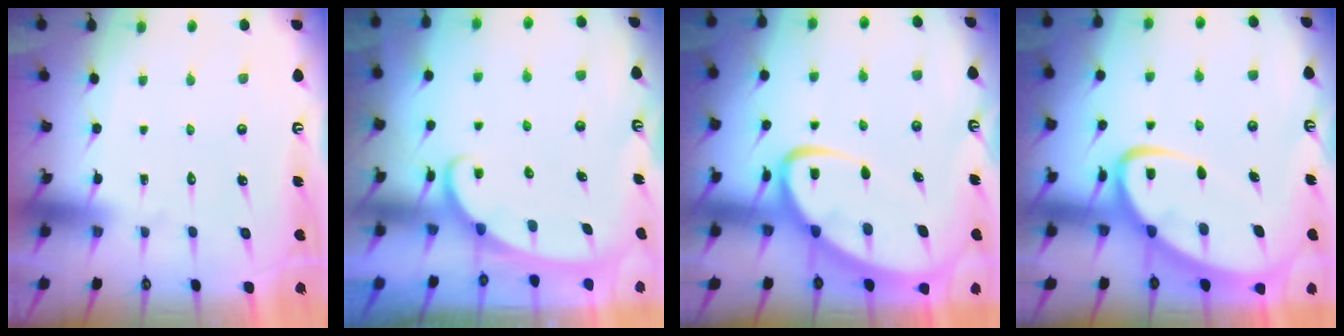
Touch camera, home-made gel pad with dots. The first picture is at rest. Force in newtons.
{"total": 2.3, "press": 2.3, "slide": 0.4}
{"total": 8.7, "press": 8.7, "slide": 0.7}
{"total": 8.7, "press": 8.7, "slide": 0.7}